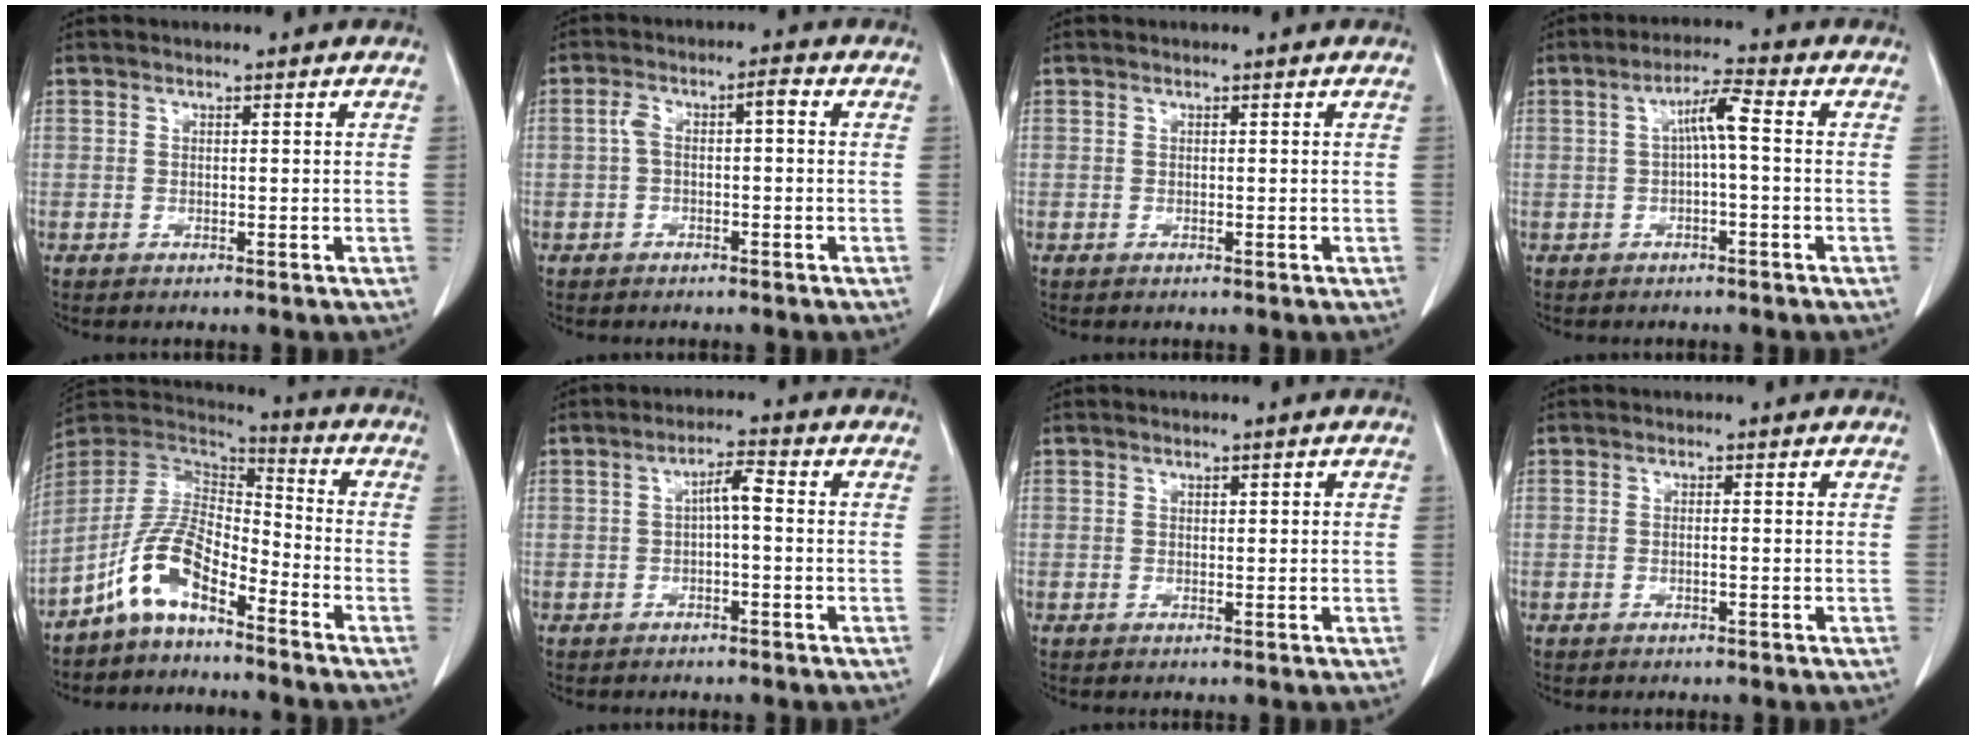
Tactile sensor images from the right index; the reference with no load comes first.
{"total": 4.0, "force": [0.2, 1.4, 3.8], "torque": [-0.078, 0.027, 0.003]}
{"total": 0.0}
{"total": 4.5, "force": [0.2, 0.3, 4.5], "torque": [-0.079, 0.017, 0.004]}
{"total": 9.9, "force": [-6.5, 3.6, 6.6], "torque": [-0.148, 0.023, -0.130]}
{"total": 3.2, "force": [-0.1, 0.5, 3.2], "torque": [-0.054, 0.012, -0.001]}
{"total": 0.8, "force": [0.3, 0.3, 0.7], "torque": [-0.010, 0.003, 0.006]}
{"total": 0.7, "force": [-0.2, 0.0, 0.7], "torque": [-0.013, 0.001, -0.002]}